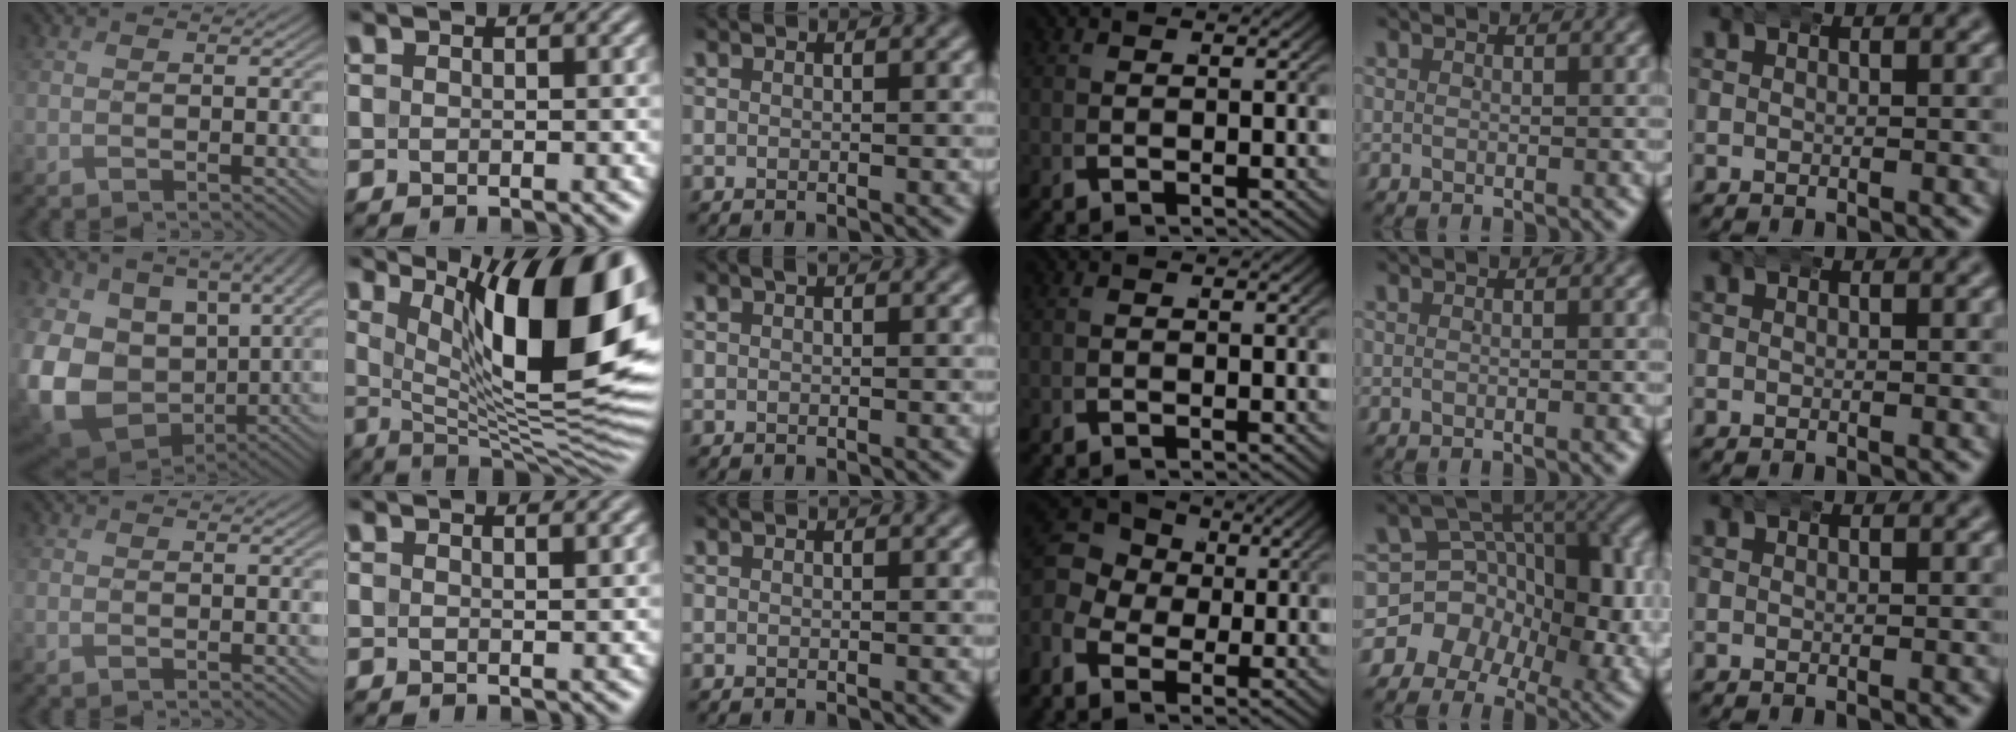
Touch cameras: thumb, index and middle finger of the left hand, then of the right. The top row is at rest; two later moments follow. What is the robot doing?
{"motion": "wrap", "object": "aluminum foil"}